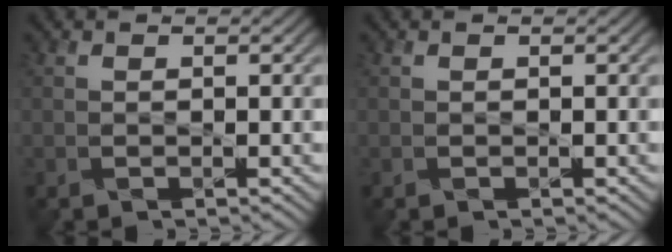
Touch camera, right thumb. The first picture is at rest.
{"total": 0.0}